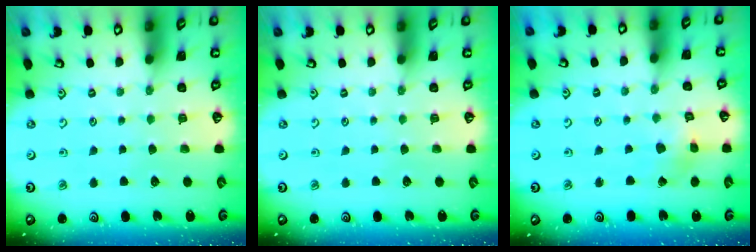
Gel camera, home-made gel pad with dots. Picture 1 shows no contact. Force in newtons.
{"total": 0.0}
{"total": 2.6, "press": 2.6, "slide": 0.1}